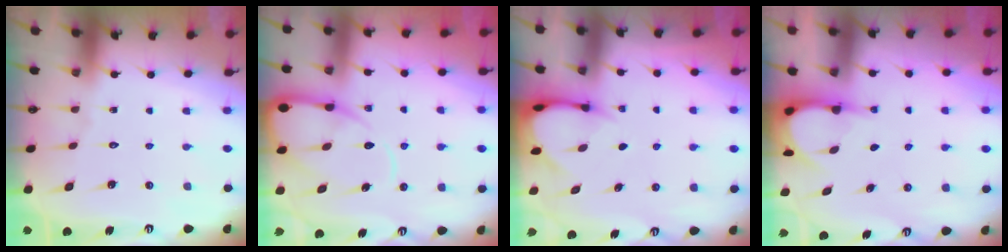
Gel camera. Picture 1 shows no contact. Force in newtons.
{"total": 11.0, "press": 10.9, "slide": 1.3}
{"total": 3.7, "press": 3.7, "slide": 0.1}
{"total": 4.2, "press": 4.2, "slide": 0.4}